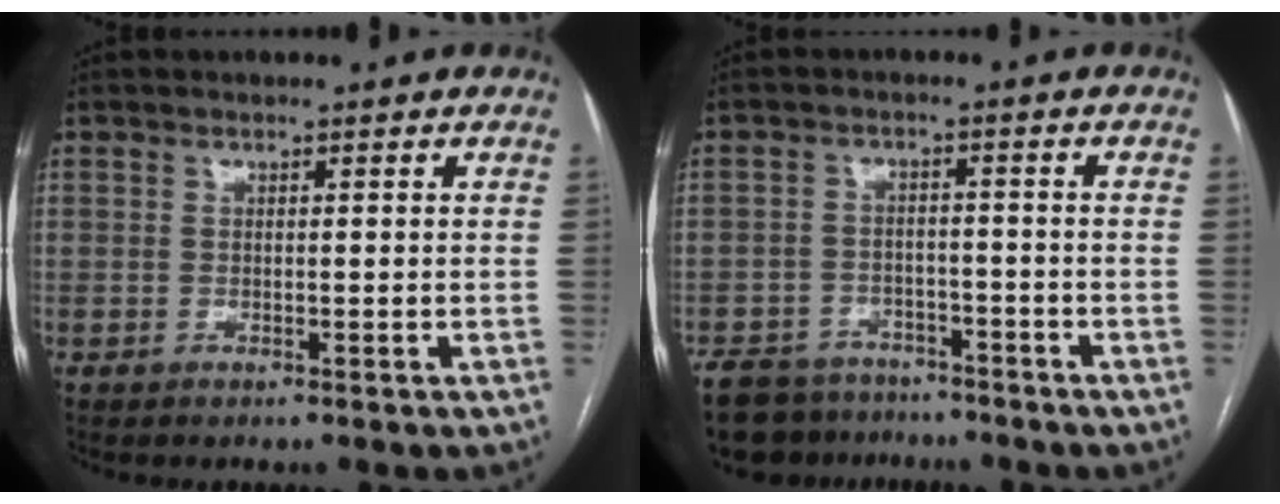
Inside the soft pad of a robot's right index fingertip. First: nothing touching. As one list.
[{"total": 11.3, "force": [-9.2, 5.7, 3.0], "torque": [-0.057, 0.001, -0.133]}]